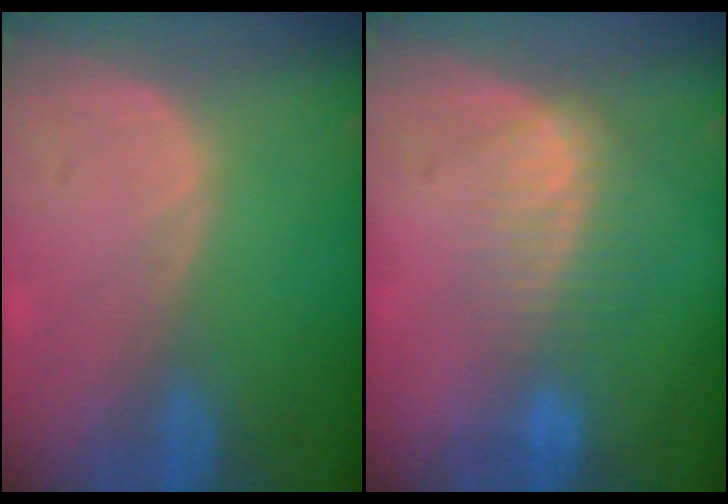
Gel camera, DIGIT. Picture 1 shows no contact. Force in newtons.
{"total": 7.1, "press": 6.1, "slide": 3.7}